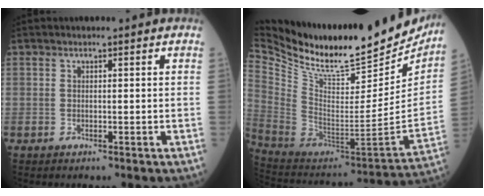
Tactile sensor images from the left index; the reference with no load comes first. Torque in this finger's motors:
{"motor_torque": [0.62, -0.97, 0.01, 0.02]}